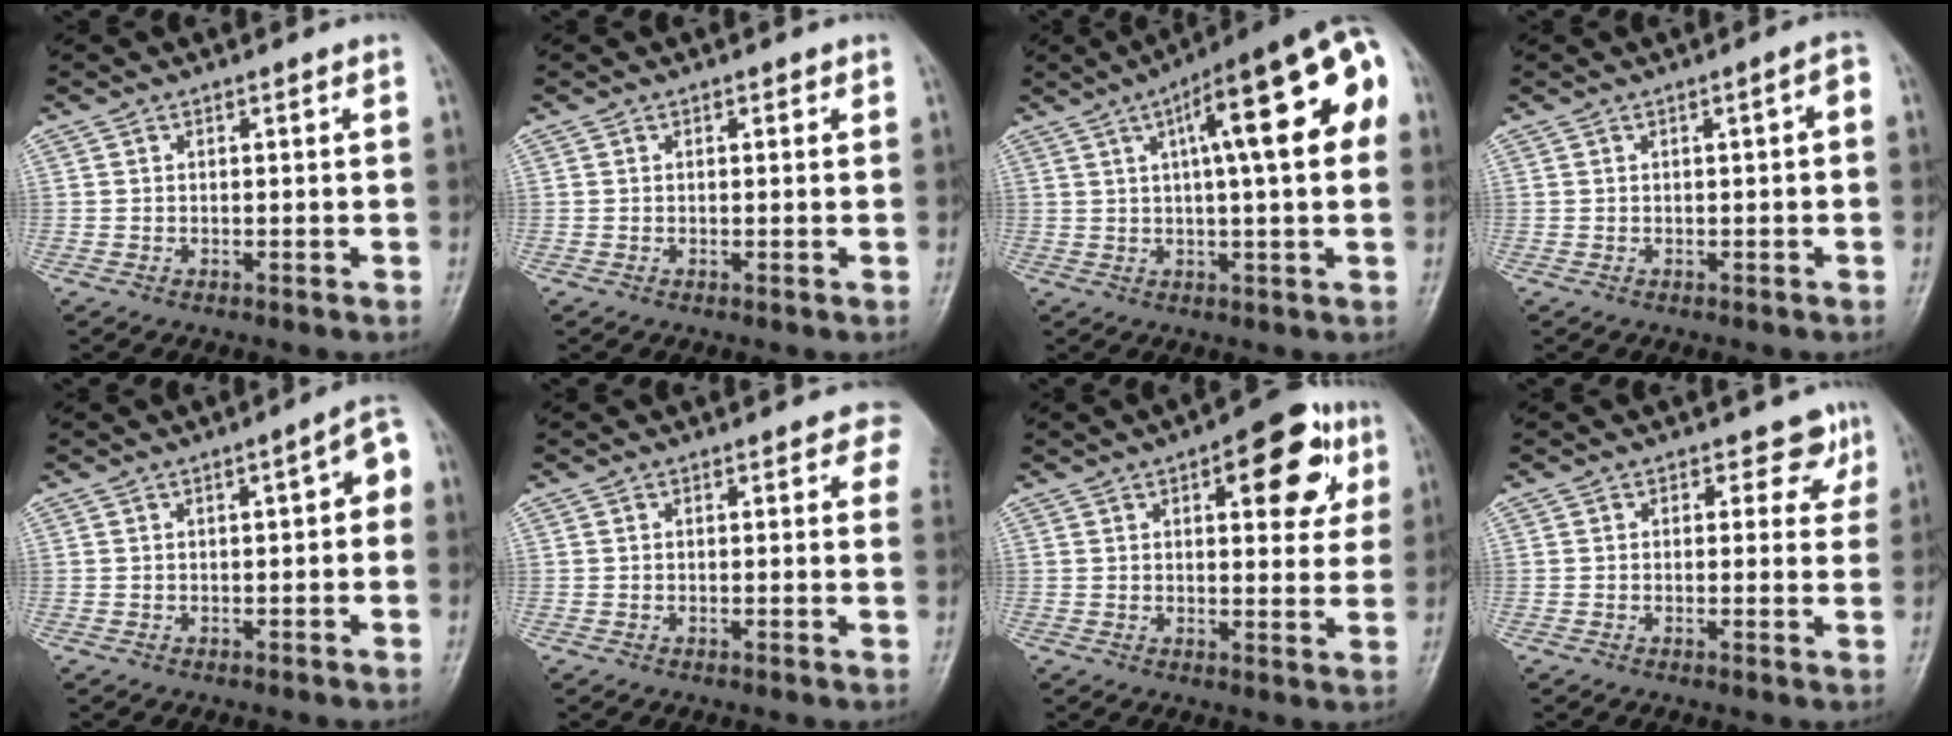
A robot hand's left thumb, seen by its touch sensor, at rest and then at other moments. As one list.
[{"total": 0.8, "force": [0.4, 0.6, 0.5], "torque": [0.002, 0.000, 0.001]}, {"total": 19.5, "force": [5.1, 4.7, 18.2], "torque": [-0.245, 0.027, 0.064]}, {"total": 2.5, "force": [0.0, 0.8, 2.3], "torque": [-0.031, 0.012, -0.003]}, {"total": 5.1, "force": [0.2, 2.0, 4.7], "torque": [-0.048, 0.023, -0.007]}, {"total": 3.4, "force": [2.1, 1.8, 1.9], "torque": [0.013, -0.003, 0.008]}, {"total": 12.9, "force": [5.2, 5.8, 10.3], "torque": [-0.084, -0.004, 0.057]}, {"total": 3.9, "force": [2.1, 2.9, 1.5], "torque": [0.019, -0.006, 0.017]}]